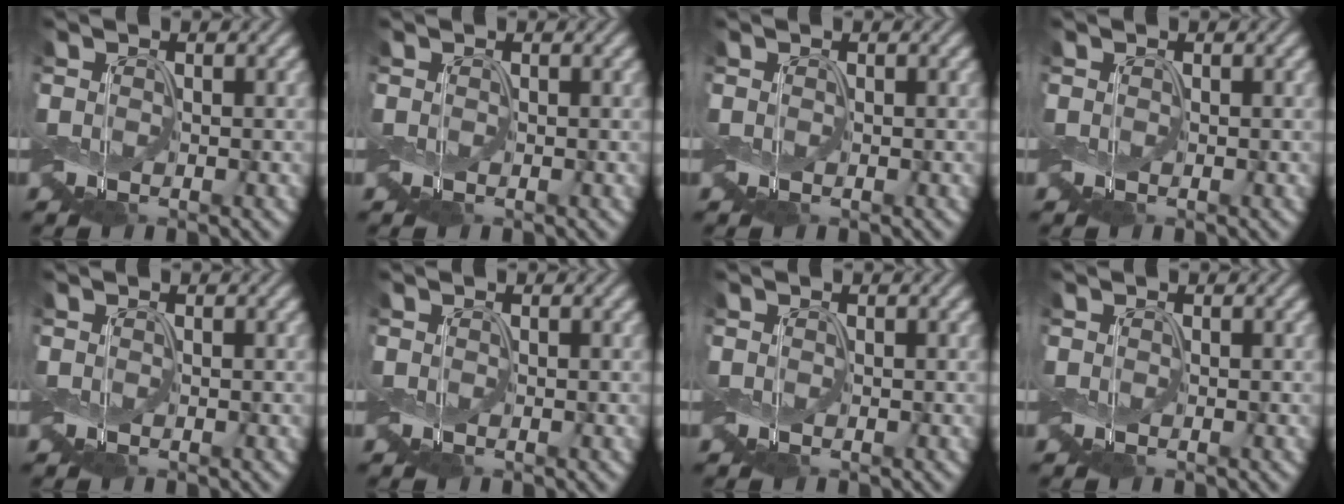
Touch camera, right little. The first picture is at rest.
{"total": 0.0}
{"total": 0.0}
{"total": 0.0}
{"total": 0.0}
{"total": 0.0}
{"total": 0.0}
{"total": 0.0}